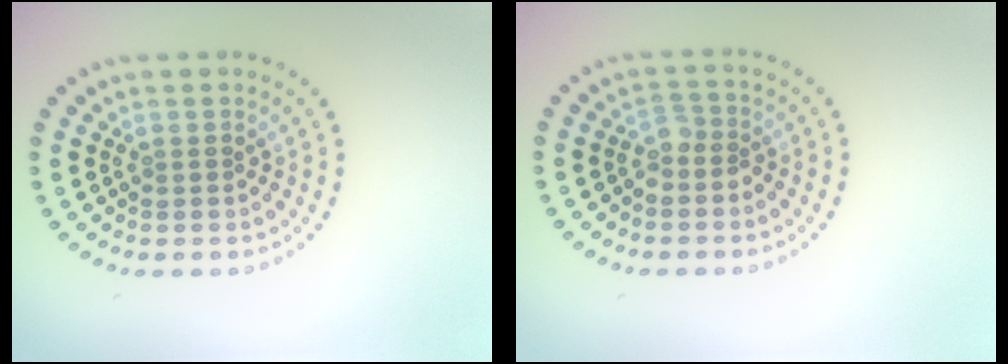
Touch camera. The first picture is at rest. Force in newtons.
{"total": 1.7, "press": 1.3, "slide": 1.1}